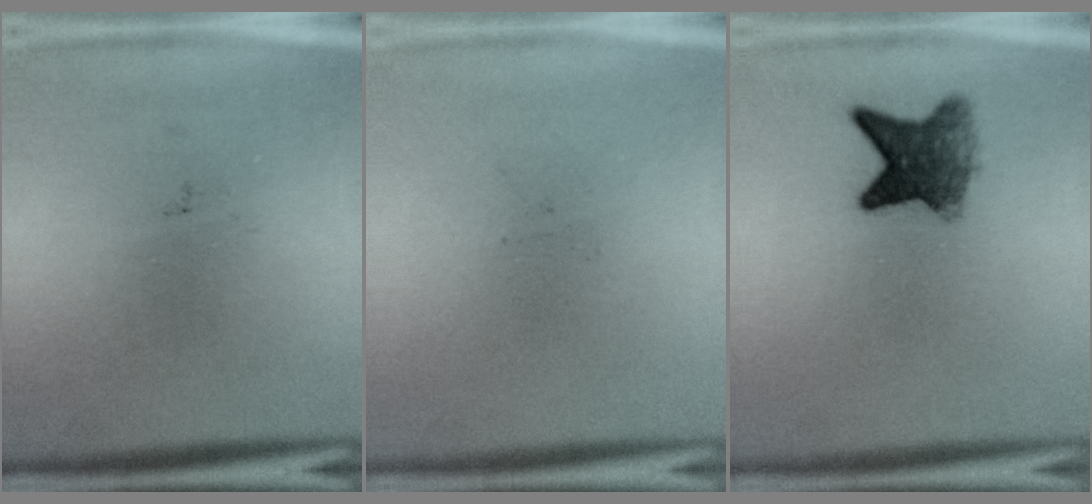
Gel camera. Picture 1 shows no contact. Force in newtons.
{"total": 0.0}
{"total": 6.5}